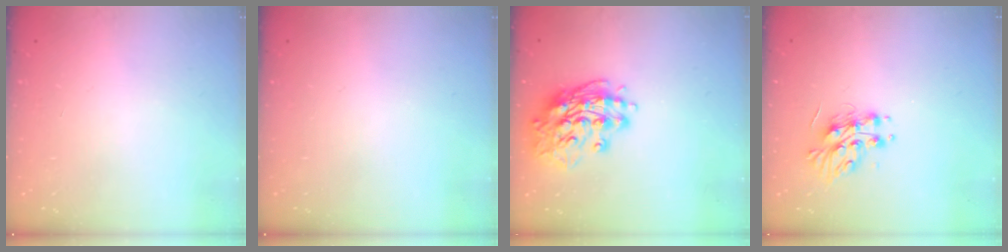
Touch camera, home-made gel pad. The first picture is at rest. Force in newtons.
{"total": 0.0}
{"total": 15.4, "press": 15.2, "slide": 2.6}
{"total": 11.1, "press": 11.1, "slide": 0.2}